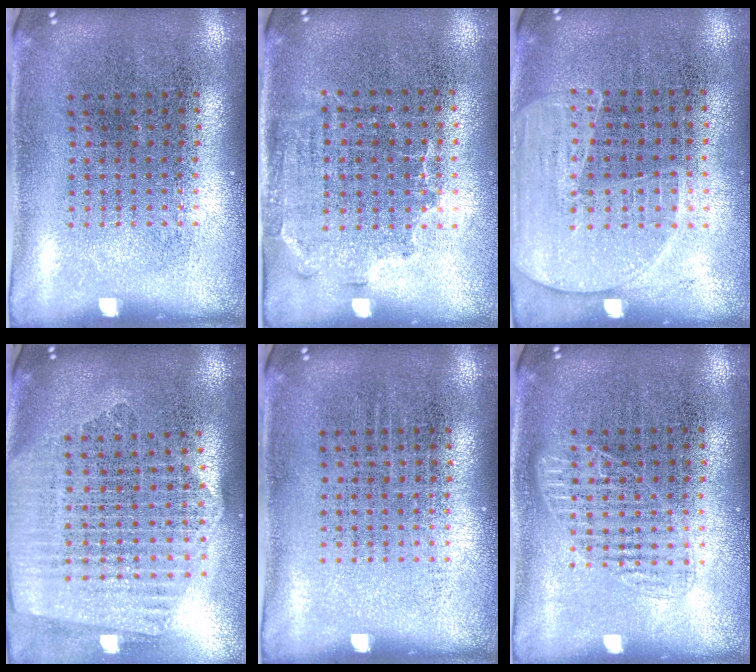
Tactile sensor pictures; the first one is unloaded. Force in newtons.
{"total": 1.5, "press": 1.1, "slide": 0.9}
{"total": 1.6, "press": 1.4, "slide": 0.8}
{"total": 2.4, "press": 2.2, "slide": 1.1}
{"total": 0.0}
{"total": 1.6, "press": 1.6, "slide": 0.3}